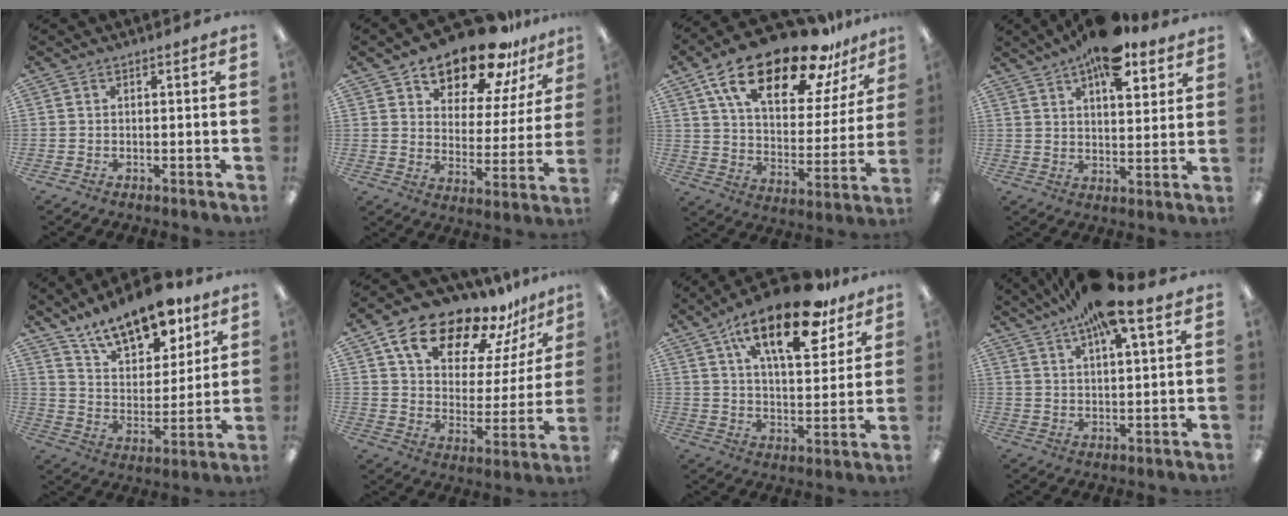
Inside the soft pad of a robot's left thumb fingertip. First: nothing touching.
{"total": 16.0, "force": [13.8, 5.9, 5.6], "torque": [-0.096, -0.104, 0.244]}
{"total": 25.0, "force": [16.6, 10.1, 15.7], "torque": [-0.270, -0.092, 0.282]}
{"total": 12.8, "force": [8.5, 5.3, 7.9], "torque": [-0.108, -0.041, 0.143]}
{"total": 15.7, "force": [12.0, 6.8, 7.6], "torque": [-0.124, -0.066, 0.212]}
{"total": 19.1, "force": [15.0, 8.4, 8.2], "torque": [-0.144, -0.108, 0.261]}
{"total": 20.9, "force": [13.1, 8.1, 14.0], "torque": [-0.214, -0.067, 0.212]}
{"total": 11.2, "force": [8.2, 2.2, 7.3], "torque": [-0.128, -0.036, 0.141]}